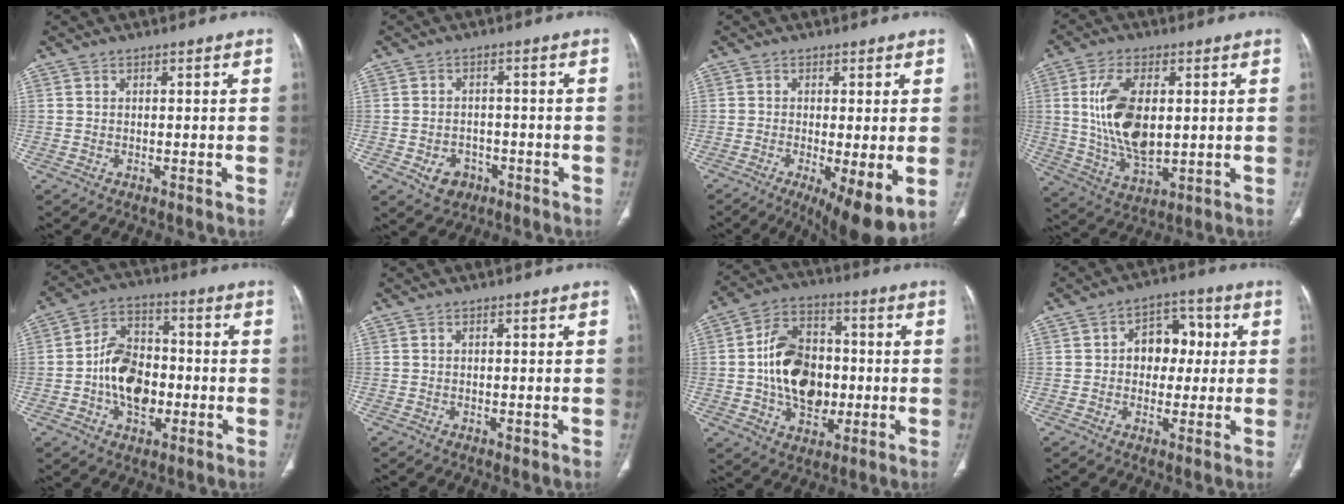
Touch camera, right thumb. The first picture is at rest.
{"total": 5.0, "force": [-2.2, 3.9, 2.1], "torque": [-0.020, 0.015, -0.026]}
{"total": 10.2, "force": [-2.9, 2.9, 9.3], "torque": [-0.146, -0.023, -0.041]}
{"total": 14.5, "force": [1.9, 7.6, 12.3], "torque": [-0.232, -0.015, 0.046]}
{"total": 13.1, "force": [-2.2, 9.1, 9.2], "torque": [-0.130, 0.029, -0.042]}
{"total": 1.1, "force": [-0.2, 0.6, 0.9], "torque": [-0.013, -0.003, -0.002]}
{"total": 16.7, "force": [-0.7, 11.9, 11.8], "torque": [-0.168, 0.021, -0.007]}
{"total": 9.2, "force": [1.0, 6.8, 6.1], "torque": [-0.044, 0.023, 0.008]}